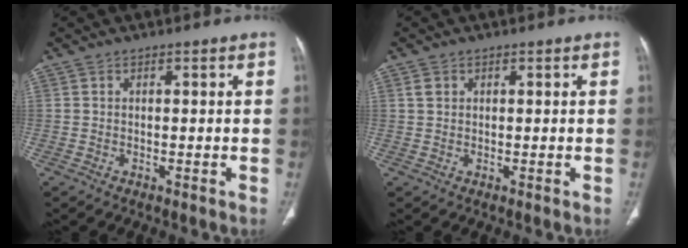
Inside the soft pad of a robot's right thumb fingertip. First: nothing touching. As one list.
[{"total": 1.6, "force": [0.7, 1.2, 0.8], "torque": [-0.008, -0.001, 0.015]}]